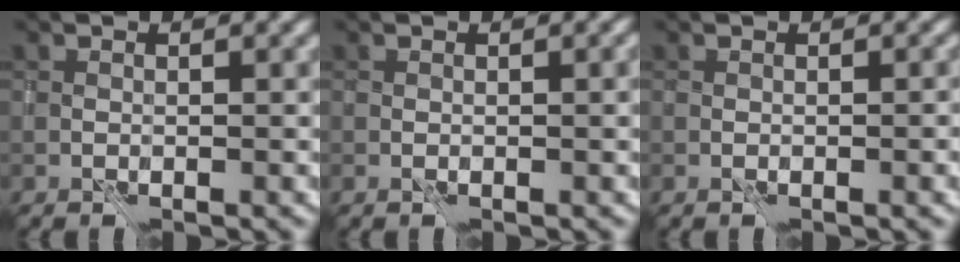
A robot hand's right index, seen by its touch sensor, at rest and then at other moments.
{"total": 0.9, "force": [0.0, 0.2, 0.9], "torque": [-0.010, -0.002, 0.004]}
{"total": 1.2, "force": [-0.3, 0.2, 1.1], "torque": [-0.007, 0.006, 0.000]}